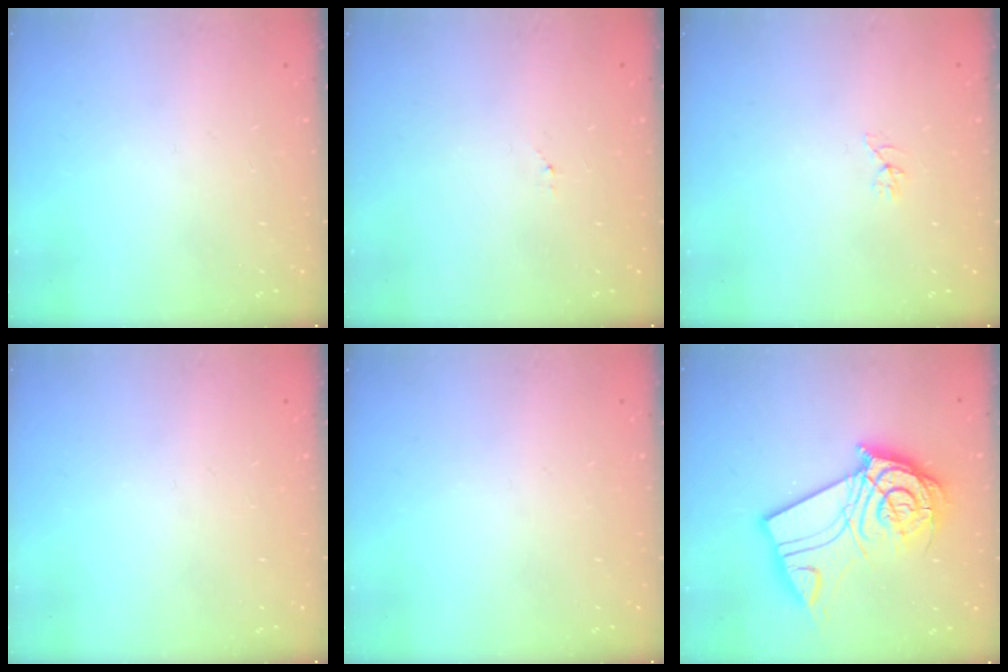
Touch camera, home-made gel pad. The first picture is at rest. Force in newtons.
{"total": 3.3, "press": 3.3, "slide": 0.3}
{"total": 4.6, "press": 4.6, "slide": 0.5}
{"total": 0.0}
{"total": 0.0}
{"total": 17.5, "press": 17.4, "slide": 2.2}